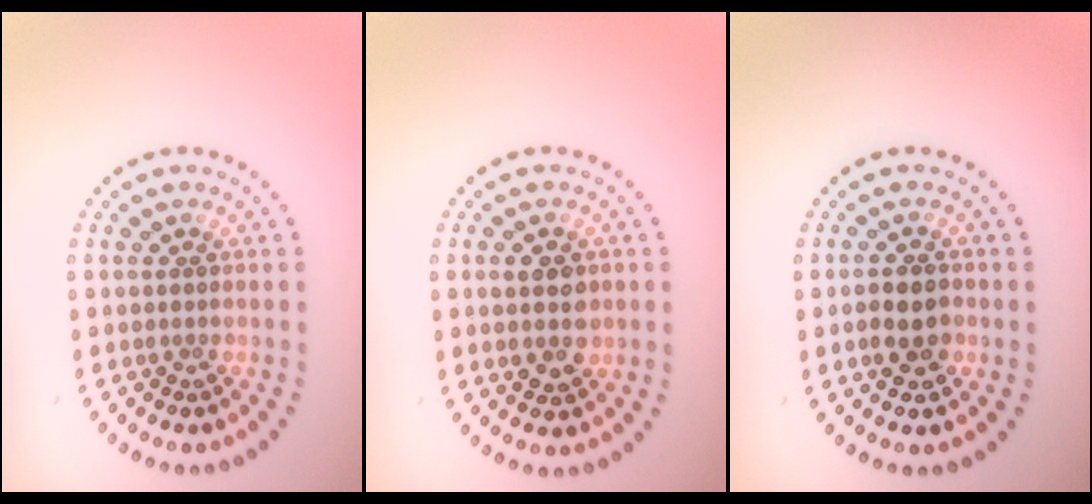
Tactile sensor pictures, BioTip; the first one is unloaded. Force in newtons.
{"total": 2.6, "press": 2.6, "slide": 0.3}
{"total": 2.7, "press": 2.6, "slide": 0.4}